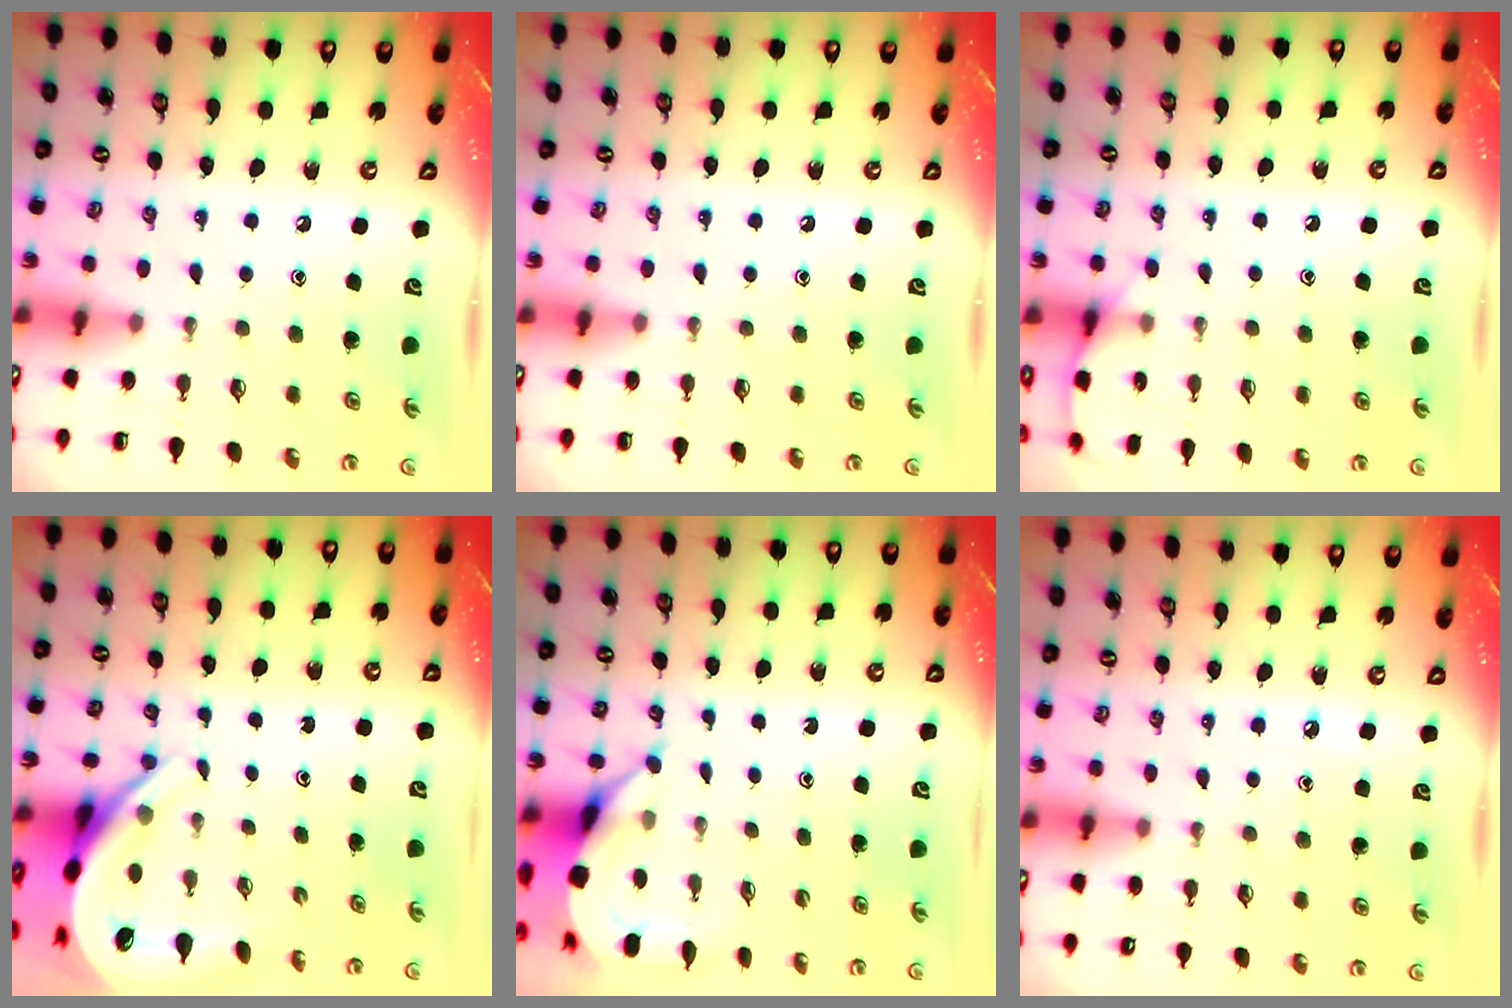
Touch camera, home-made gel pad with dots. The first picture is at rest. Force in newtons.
{"total": 0.0}
{"total": 6.2, "press": 6.1, "slide": 0.8}
{"total": 7.8, "press": 7.7, "slide": 1.1}
{"total": 5.0, "press": 5.0, "slide": 0.3}
{"total": 3.5, "press": 3.5, "slide": 0.5}